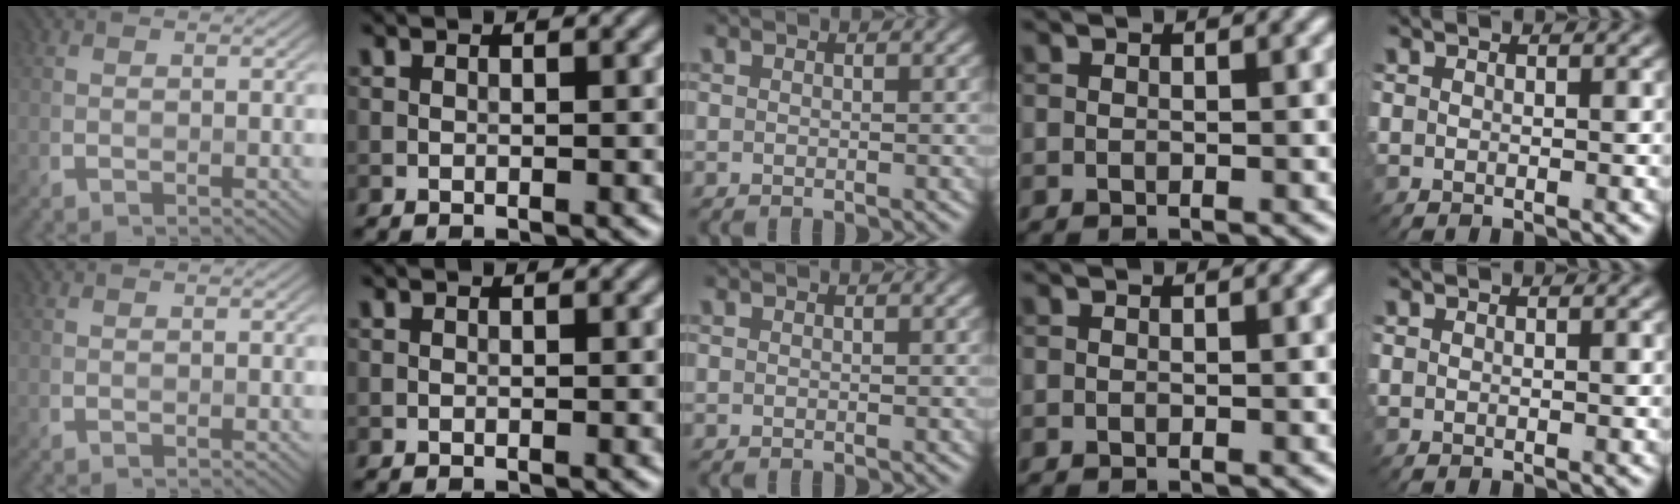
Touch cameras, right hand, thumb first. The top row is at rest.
{}